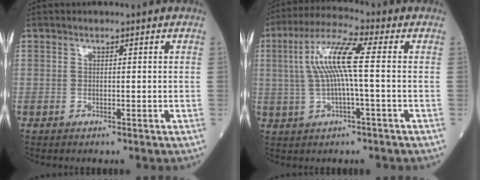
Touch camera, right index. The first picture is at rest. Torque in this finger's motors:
{"motor_torque": [1.27, -0.05, 0.74, 0.21]}